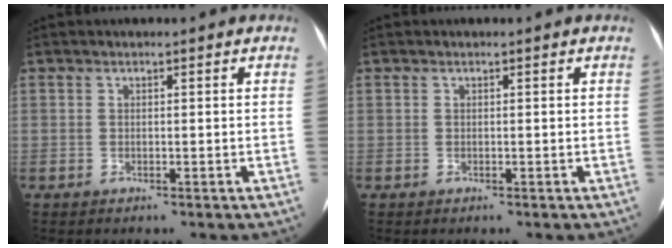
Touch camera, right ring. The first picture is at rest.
{"total": 0.0}